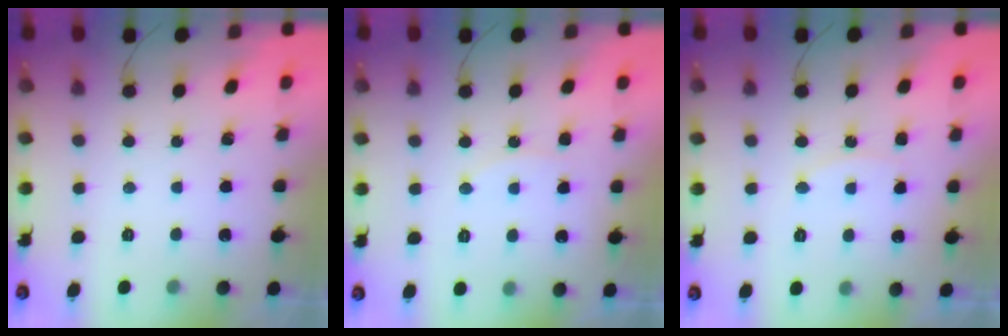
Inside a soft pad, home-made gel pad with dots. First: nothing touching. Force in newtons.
{"total": 6.0, "press": 6.0, "slide": 0.4}
{"total": 6.3, "press": 6.3, "slide": 0.5}